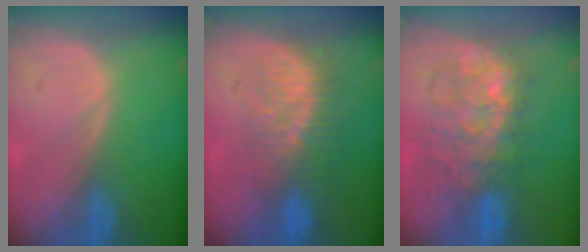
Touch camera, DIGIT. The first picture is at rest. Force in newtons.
{"total": 8.3, "press": 7.7, "slide": 3.0}
{"total": 9.0, "press": 9.0, "slide": 0.9}